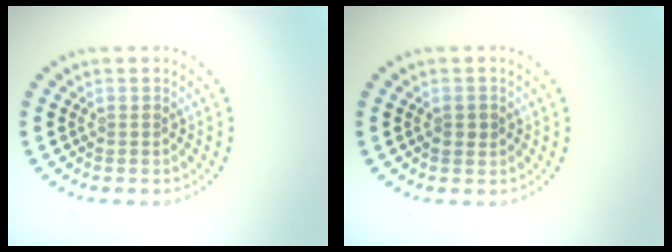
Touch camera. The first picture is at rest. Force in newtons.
{"total": 1.2, "press": 1.2, "slide": 0.1}